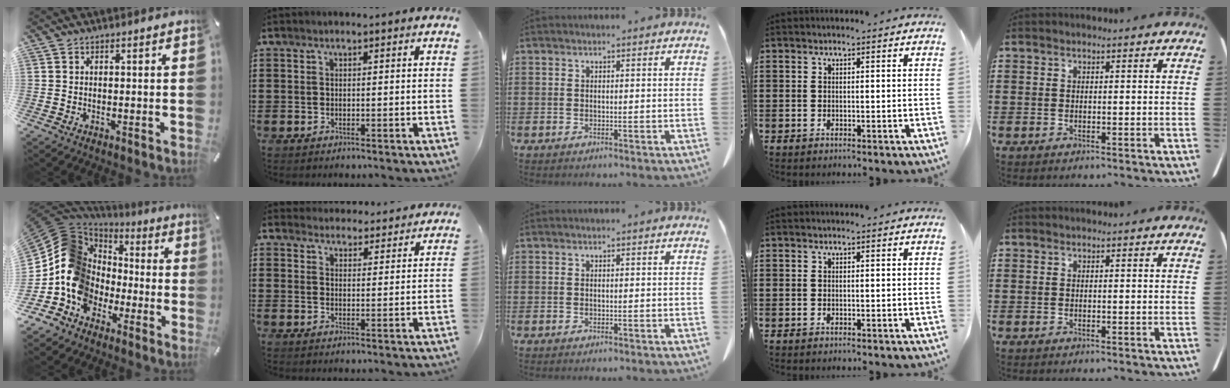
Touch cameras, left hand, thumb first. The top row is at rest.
{"thumb": {"total": 14.6, "force": [-3.3, 13.2, 5.4], "torque": [-0.146, 0.000, -0.058]}, "index": {"total": 4.1, "force": [4.1, 0.4, 0.0], "torque": [-0.014, -0.018, 0.075]}}